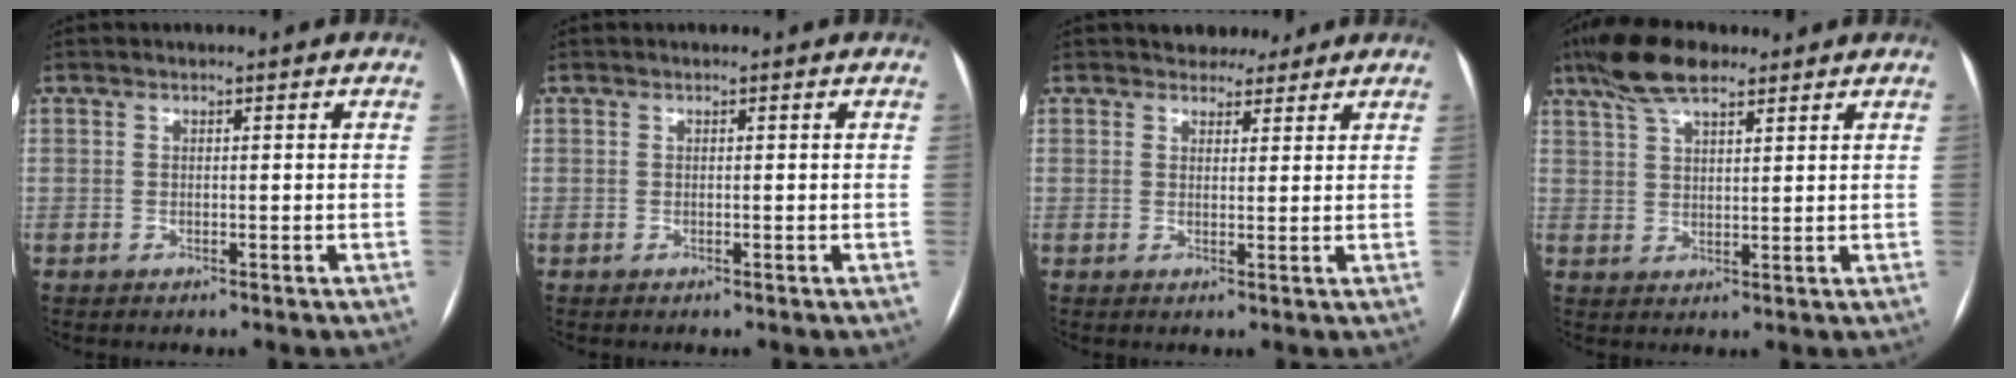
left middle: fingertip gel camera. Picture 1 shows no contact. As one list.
[{"total": 0.0}, {"total": 3.9, "force": [3.3, 1.8, 0.7], "torque": [-0.006, 0.004, 0.047]}, {"total": 8.5, "force": [6.3, 2.5, 5.2], "torque": [-0.106, 0.022, 0.114]}]